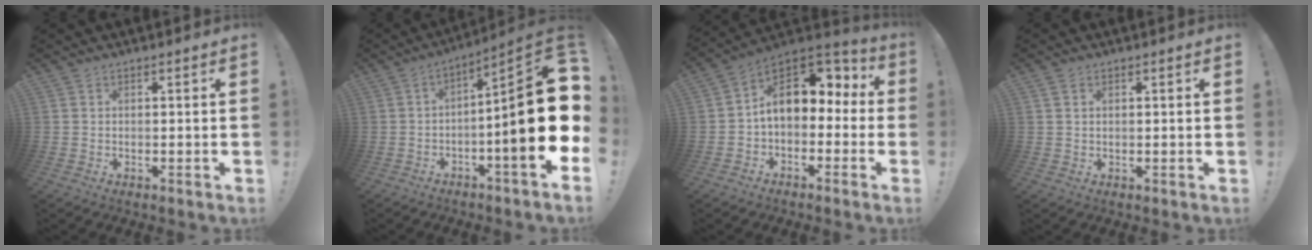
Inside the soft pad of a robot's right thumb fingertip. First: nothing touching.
{"total": 21.4, "force": [-1.6, 3.8, 21.0], "torque": [-0.316, 0.004, -0.028]}
{"total": 12.6, "force": [3.4, 8.7, 8.4], "torque": [-0.105, -0.019, 0.064]}
{"total": 1.5, "force": [0.8, 0.9, 0.9], "torque": [-0.012, 0.000, 0.014]}